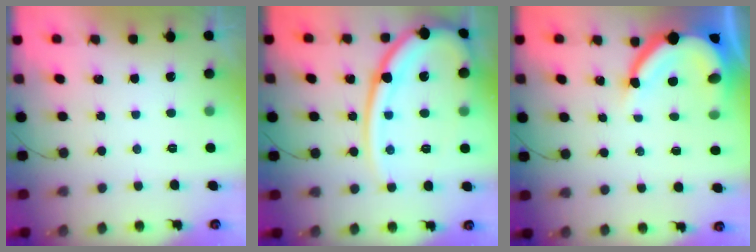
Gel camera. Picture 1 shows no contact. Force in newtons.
{"total": 18.4, "press": 18.3, "slide": 2.2}
{"total": 10.1, "press": 10.0, "slide": 1.0}